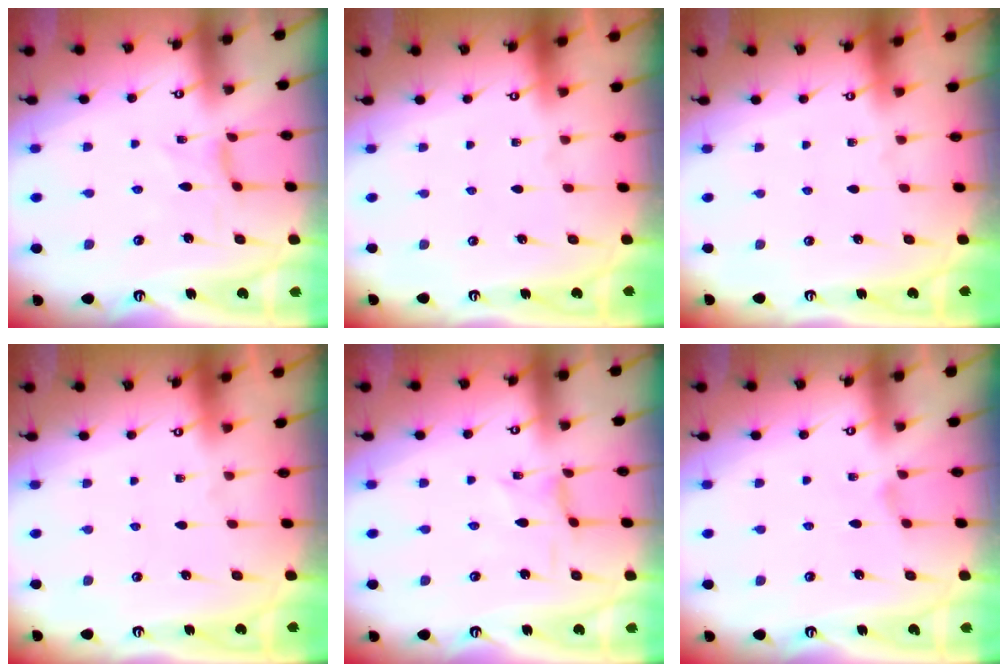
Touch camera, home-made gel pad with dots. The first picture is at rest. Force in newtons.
{"total": 0.0}
{"total": 0.0}
{"total": 0.0}
{"total": 0.0}
{"total": 1.7, "press": 1.7, "slide": 0.3}